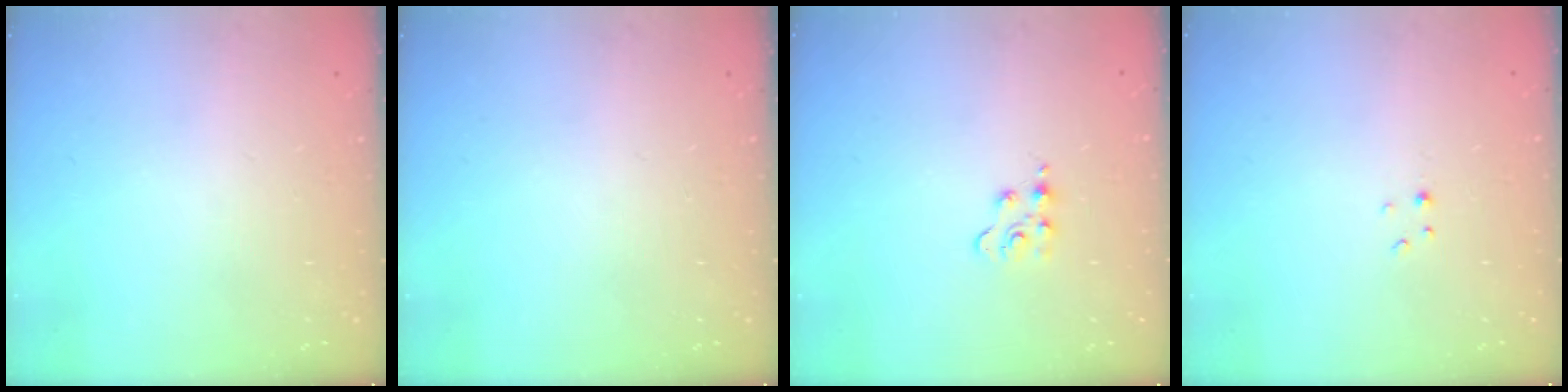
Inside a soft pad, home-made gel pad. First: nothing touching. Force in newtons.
{"total": 0.0}
{"total": 3.0, "press": 3.0, "slide": 0.4}
{"total": 1.1, "press": 1.1, "slide": 0.2}